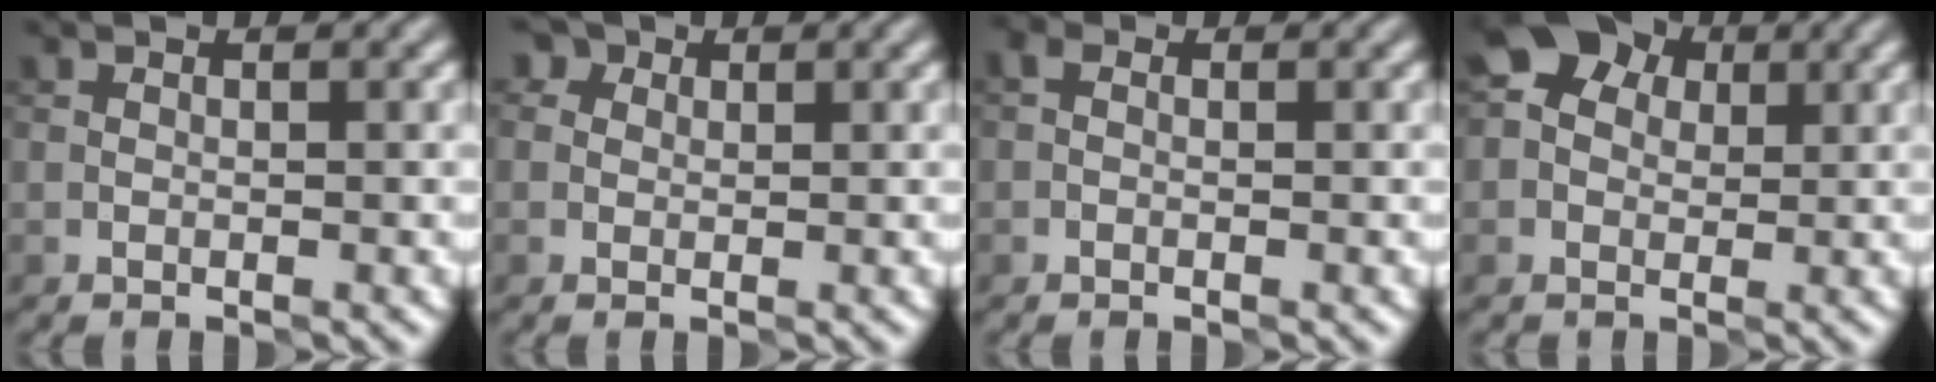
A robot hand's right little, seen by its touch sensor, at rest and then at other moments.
{"total": 3.8, "force": [1.9, 2.7, 1.8], "torque": [-0.020, 0.020, -0.004]}
{"total": 0.8, "force": [-0.2, 0.6, 0.5], "torque": [-0.011, 0.001, -0.011]}
{"total": 7.9, "force": [2.5, 6.6, 3.6], "torque": [-0.044, 0.029, 0.009]}